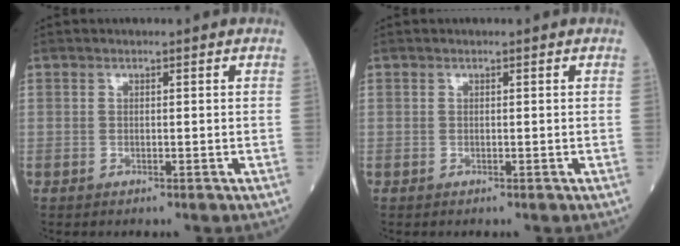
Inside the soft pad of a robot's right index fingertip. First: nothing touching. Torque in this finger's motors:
{"motor_torque": [0.02, 0.02, 0.00, 0.00]}